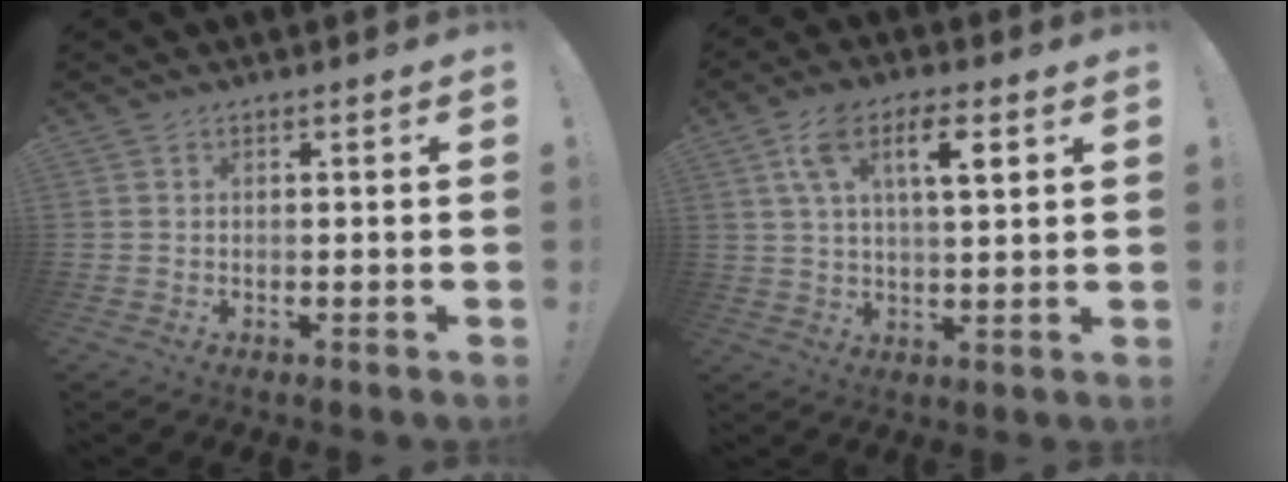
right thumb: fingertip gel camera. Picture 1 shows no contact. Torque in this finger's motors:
{"motor_torque": [-0.23, 0.54, 0.14, 0.19, 0.32]}